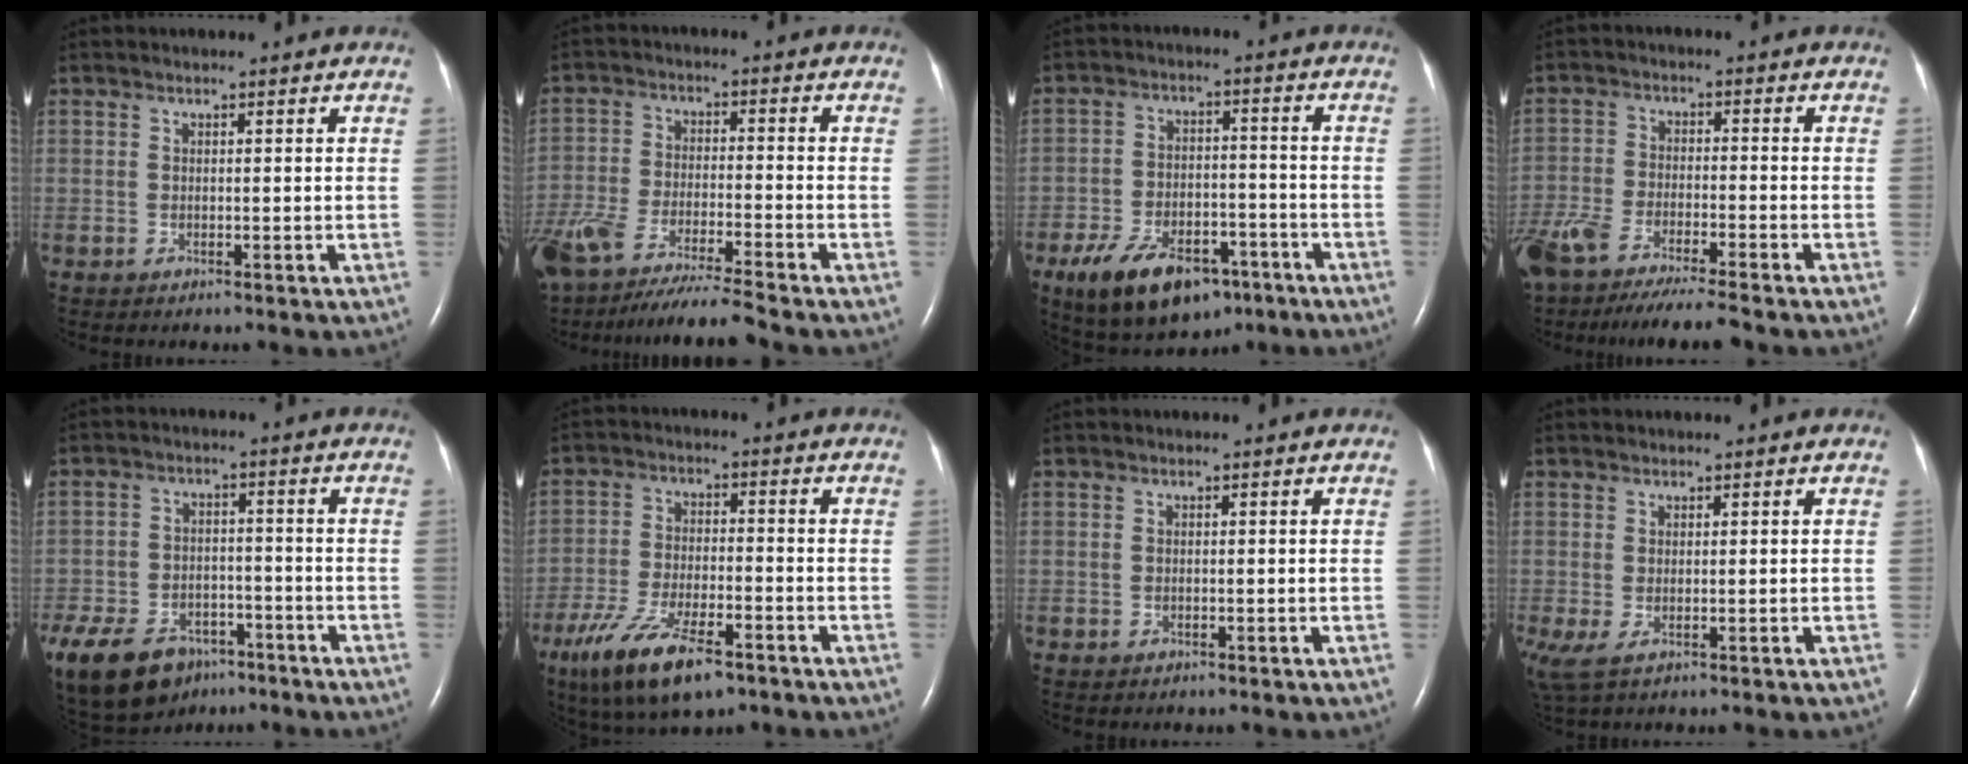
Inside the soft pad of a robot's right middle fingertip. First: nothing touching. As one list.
[{"total": 14.4, "force": [-12.5, 0.0, 7.2], "torque": [-0.144, -0.032, -0.221]}, {"total": 13.6, "force": [-8.3, 6.9, 8.4], "torque": [-0.144, -0.001, -0.129]}, {"total": 14.7, "force": [-12.3, 1.6, 7.9], "torque": [-0.164, -0.031, -0.208]}, {"total": 25.3, "force": [-15.3, 16.1, 12.1], "torque": [-0.357, -0.035, -0.234]}, {"total": 12.7, "force": [-8.0, 3.8, 9.1], "torque": [-0.177, -0.021, -0.138]}, {"total": 0.0}, {"total": 2.8, "force": [-0.6, 1.0, 2.5], "torque": [-0.065, -0.009, -0.003]}]